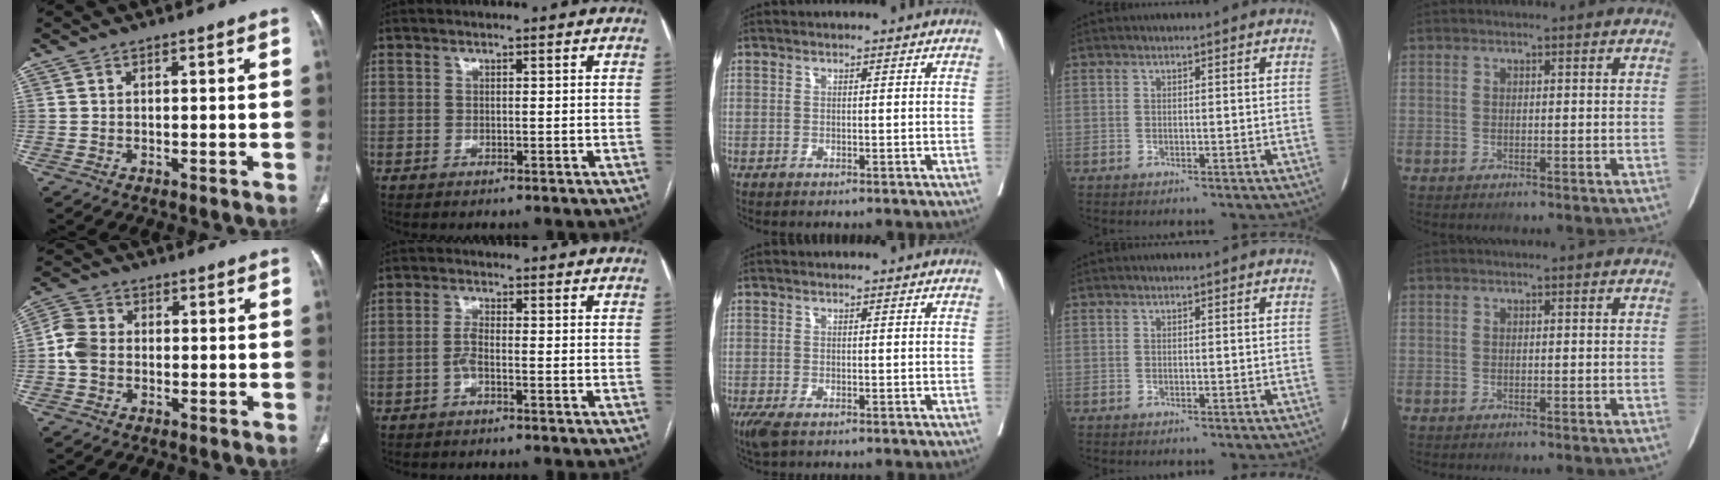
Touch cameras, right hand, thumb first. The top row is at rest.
{"thumb": {"total": 5.4, "force": [-0.8, 4.4, 3.0], "torque": [-0.057, 0.014, -0.024]}, "index": {"total": 2.1, "force": [-0.9, 0.4, 1.8], "torque": [-0.038, 0.001, -0.020]}, "middle": {"total": 3.1, "force": [-2.0, 1.2, 2.1], "torque": [-0.047, -0.013, -0.034]}}